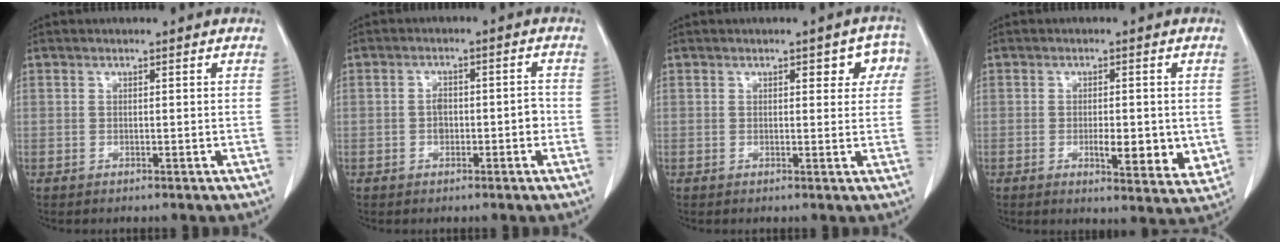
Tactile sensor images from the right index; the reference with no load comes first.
{"total": 3.2, "force": [-0.7, 1.8, 2.6], "torque": [-0.034, 0.016, -0.005]}
{"total": 4.5, "force": [1.7, 2.2, 3.5], "torque": [-0.024, 0.015, 0.015]}
{"total": 7.1, "force": [-0.9, 2.4, 6.7], "torque": [-0.093, -0.013, -0.008]}